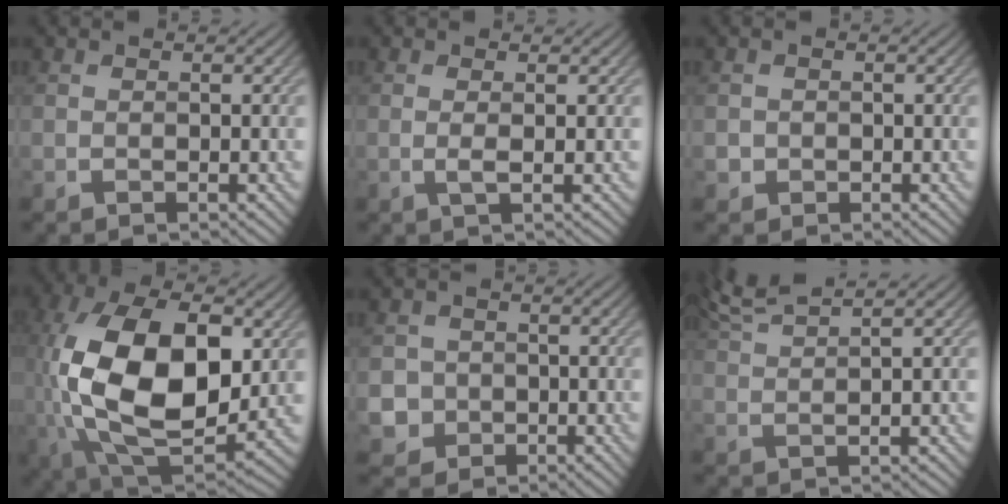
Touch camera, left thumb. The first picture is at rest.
{"total": 1.3, "force": [0.2, 0.1, 1.3], "torque": [-0.031, 0.002, -0.001]}
{"total": 1.1, "force": [-0.2, 1.1, -0.1], "torque": [0.005, -0.004, -0.008]}
{"total": 18.5, "force": [1.6, 11.1, 14.7], "torque": [-0.319, -0.018, 0.043]}
{"total": 4.3, "force": [-1.1, 4.1, 0.6], "torque": [-0.017, -0.004, -0.041]}
{"total": 5.2, "force": [4.3, 0.4, 2.9], "torque": [-0.058, 0.023, 0.068]}